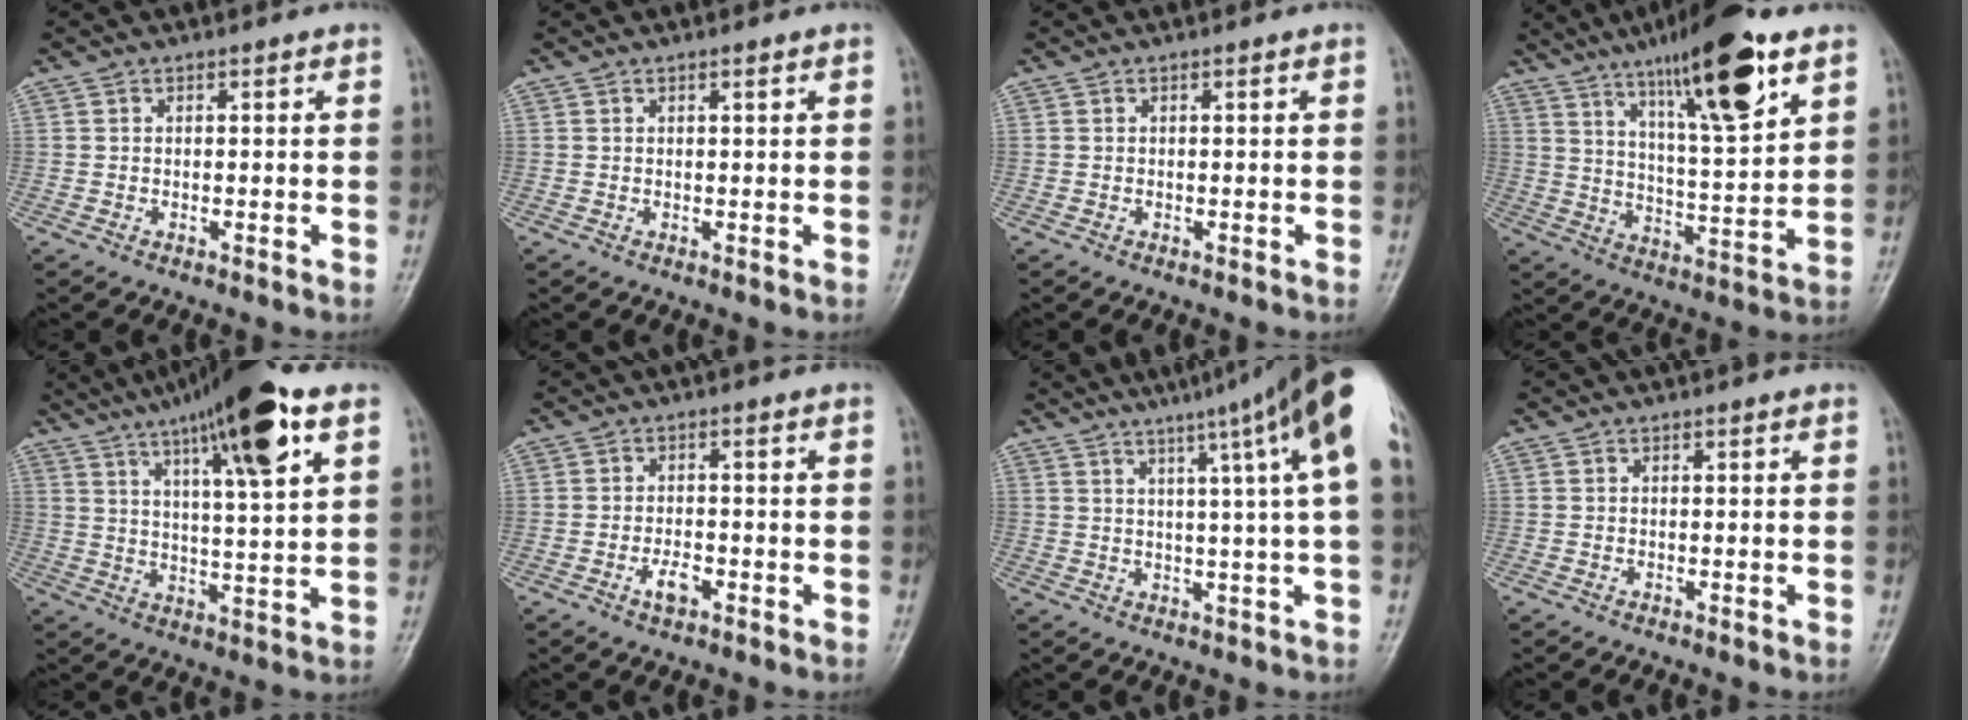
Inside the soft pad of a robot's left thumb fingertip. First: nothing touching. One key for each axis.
{"total": 0.6, "fx": 0.4, "fy": 0.0, "fz": 0.5, "tx": -0.007, "ty": 0.000, "tz": 0.006}
{"total": 0.0}
{"total": 18.5, "fx": 10.7, "fy": 3.7, "fz": 14.7, "tx": -0.220, "ty": -0.046, "tz": 0.178}
{"total": 18.7, "fx": 10.1, "fy": 3.4, "fz": 15.4, "tx": -0.239, "ty": -0.018, "tz": 0.162}
{"total": 3.1, "fx": -1.5, "fy": 1.5, "fz": 2.3, "tx": -0.040, "ty": 0.009, "tz": -0.027}
{"total": 17.4, "fx": 8.4, "fy": 0.2, "fz": 15.2, "tx": -0.209, "ty": -0.002, "tz": 0.098}
{"total": 0.0}